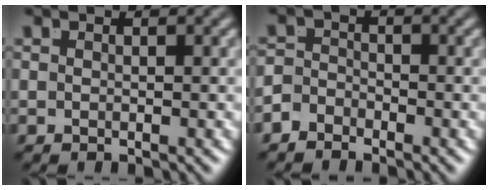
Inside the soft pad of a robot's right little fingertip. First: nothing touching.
{"total": 2.5, "force": [-2.1, 1.4, 0.3], "torque": [-0.002, -0.018, -0.035]}